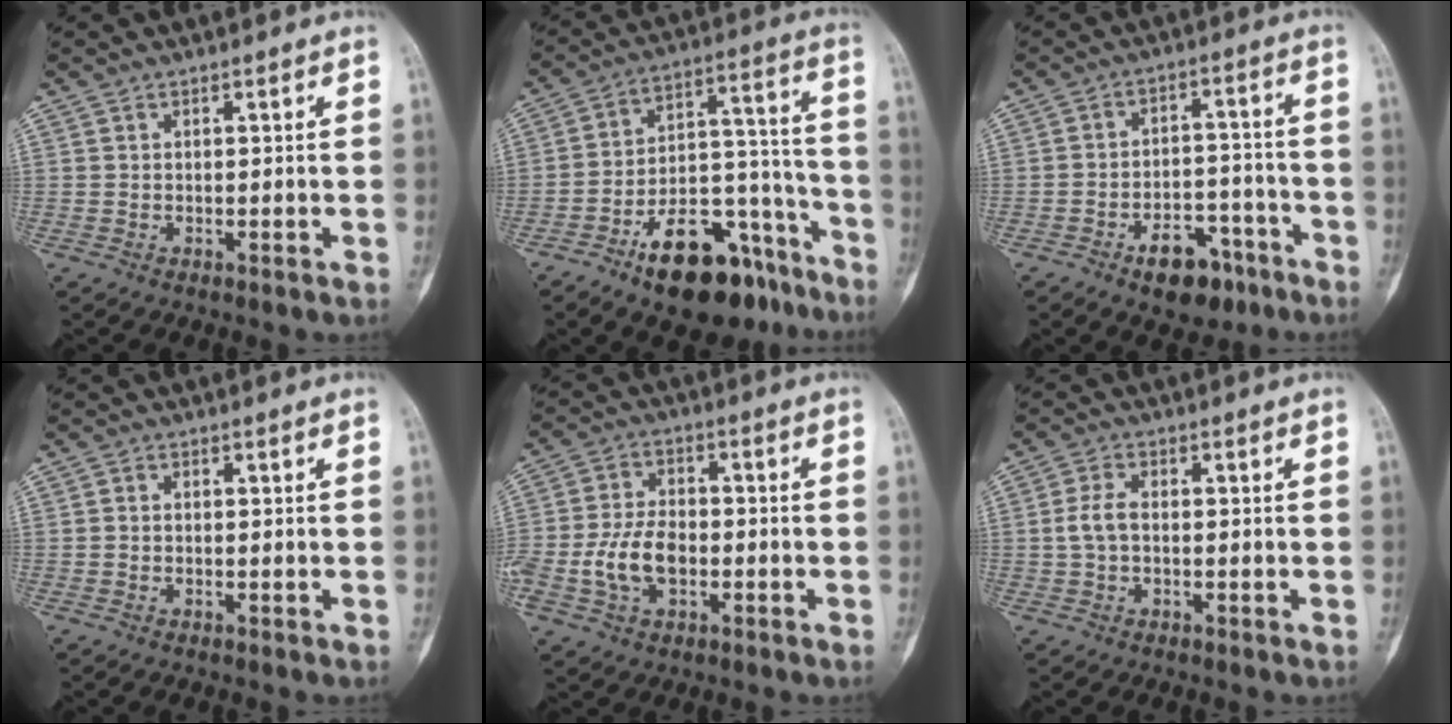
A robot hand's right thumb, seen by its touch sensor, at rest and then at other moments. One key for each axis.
{"total": 20.9, "fx": -13.3, "fy": 9.9, "fz": 12.7, "tx": -0.148, "ty": 0.106, "tz": -0.209}
{"total": 10.5, "fx": -6.4, "fy": 5.9, "fz": 5.8, "tx": -0.053, "ty": 0.054, "tz": -0.091}
{"total": 0.8, "fx": -0.3, "fy": 0.7, "fz": 0.3, "tx": 0.003, "ty": 0.003, "tz": -0.009}
{"total": 9.7, "fx": -2.6, "fy": 6.3, "fz": 6.9, "tx": -0.128, "ty": 0.020, "tz": -0.051}
{"total": 4.0, "fx": -0.3, "fy": 2.5, "fz": 3.1, "tx": -0.066, "ty": 0.011, "tz": -0.014}